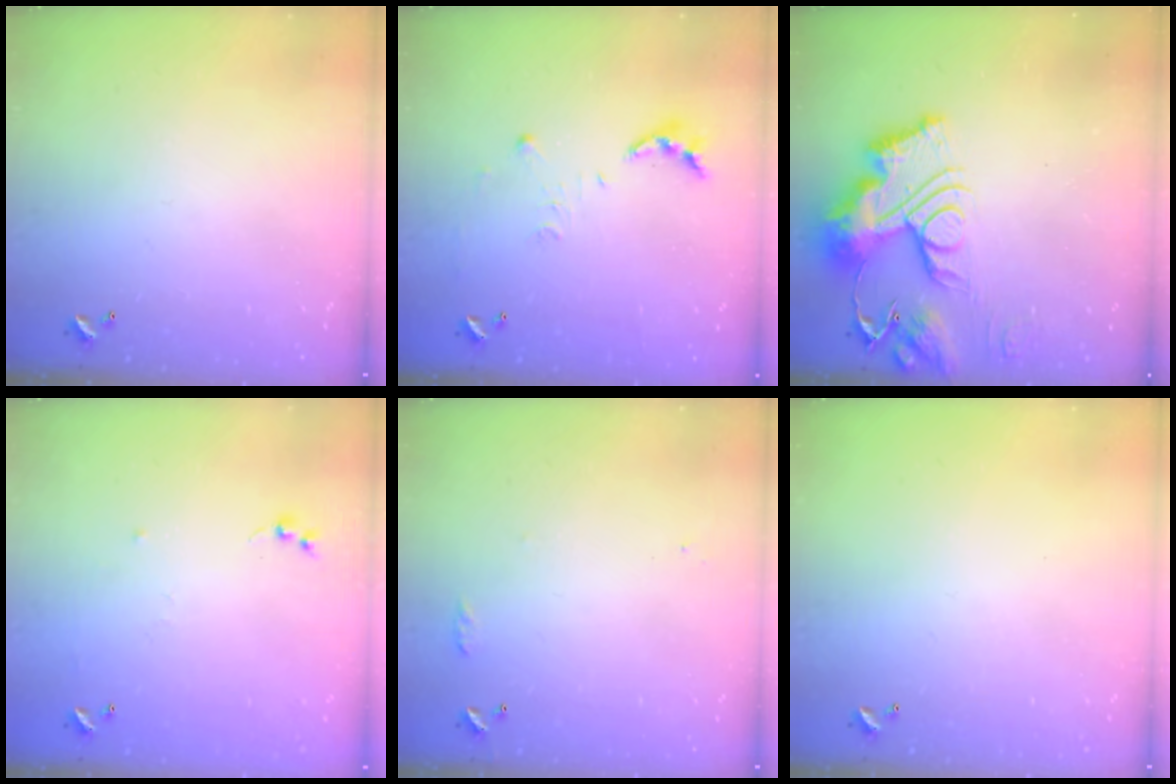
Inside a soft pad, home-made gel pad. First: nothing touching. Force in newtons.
{"total": 7.0, "press": 7.0, "slide": 0.5}
{"total": 17.9, "press": 17.8, "slide": 1.9}
{"total": 5.8, "press": 5.7, "slide": 0.8}
{"total": 6.3, "press": 6.3, "slide": 0.8}
{"total": 0.0}